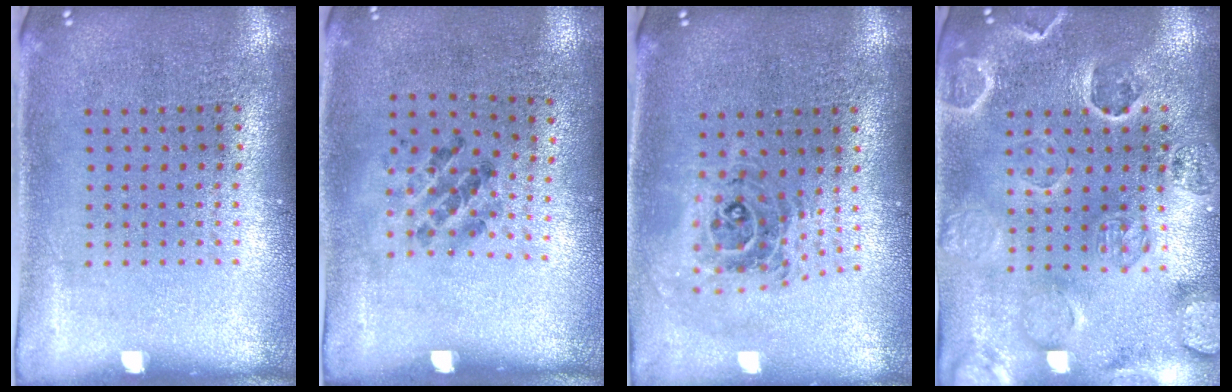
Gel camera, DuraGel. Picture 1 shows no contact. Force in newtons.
{"total": 1.3, "press": 0.7, "slide": 1.1}
{"total": 0.9, "press": 0.9, "slide": 0.2}
{"total": 2.8, "press": 2.7, "slide": 0.6}